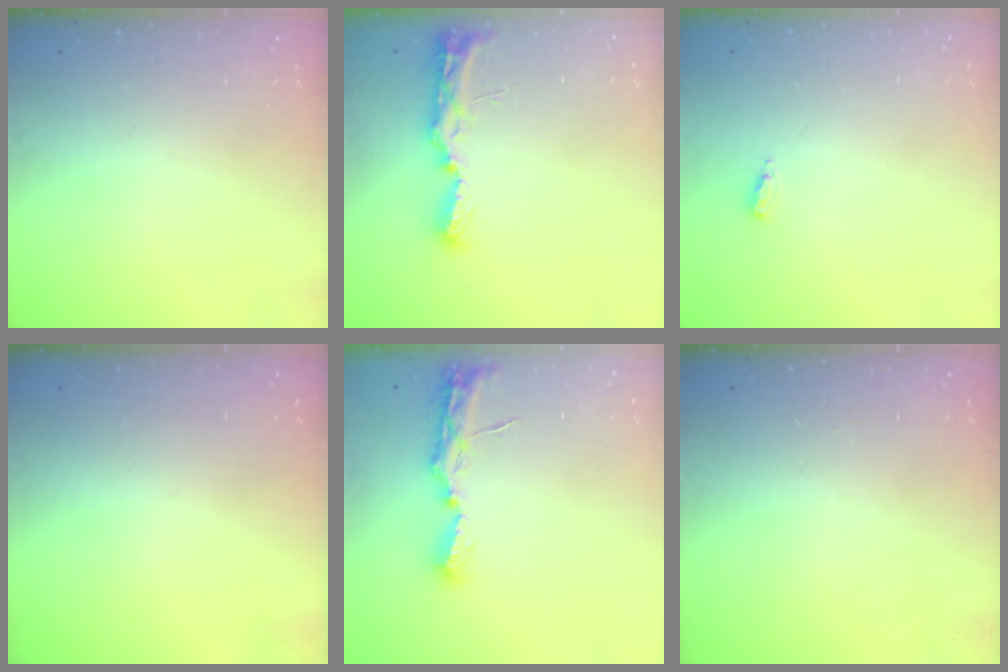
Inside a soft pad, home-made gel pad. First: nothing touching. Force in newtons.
{"total": 8.9, "press": 8.9, "slide": 1.3}
{"total": 2.7, "press": 2.5, "slide": 1.0}
{"total": 0.0}
{"total": 8.0, "press": 8.0, "slide": 0.7}
{"total": 0.0}